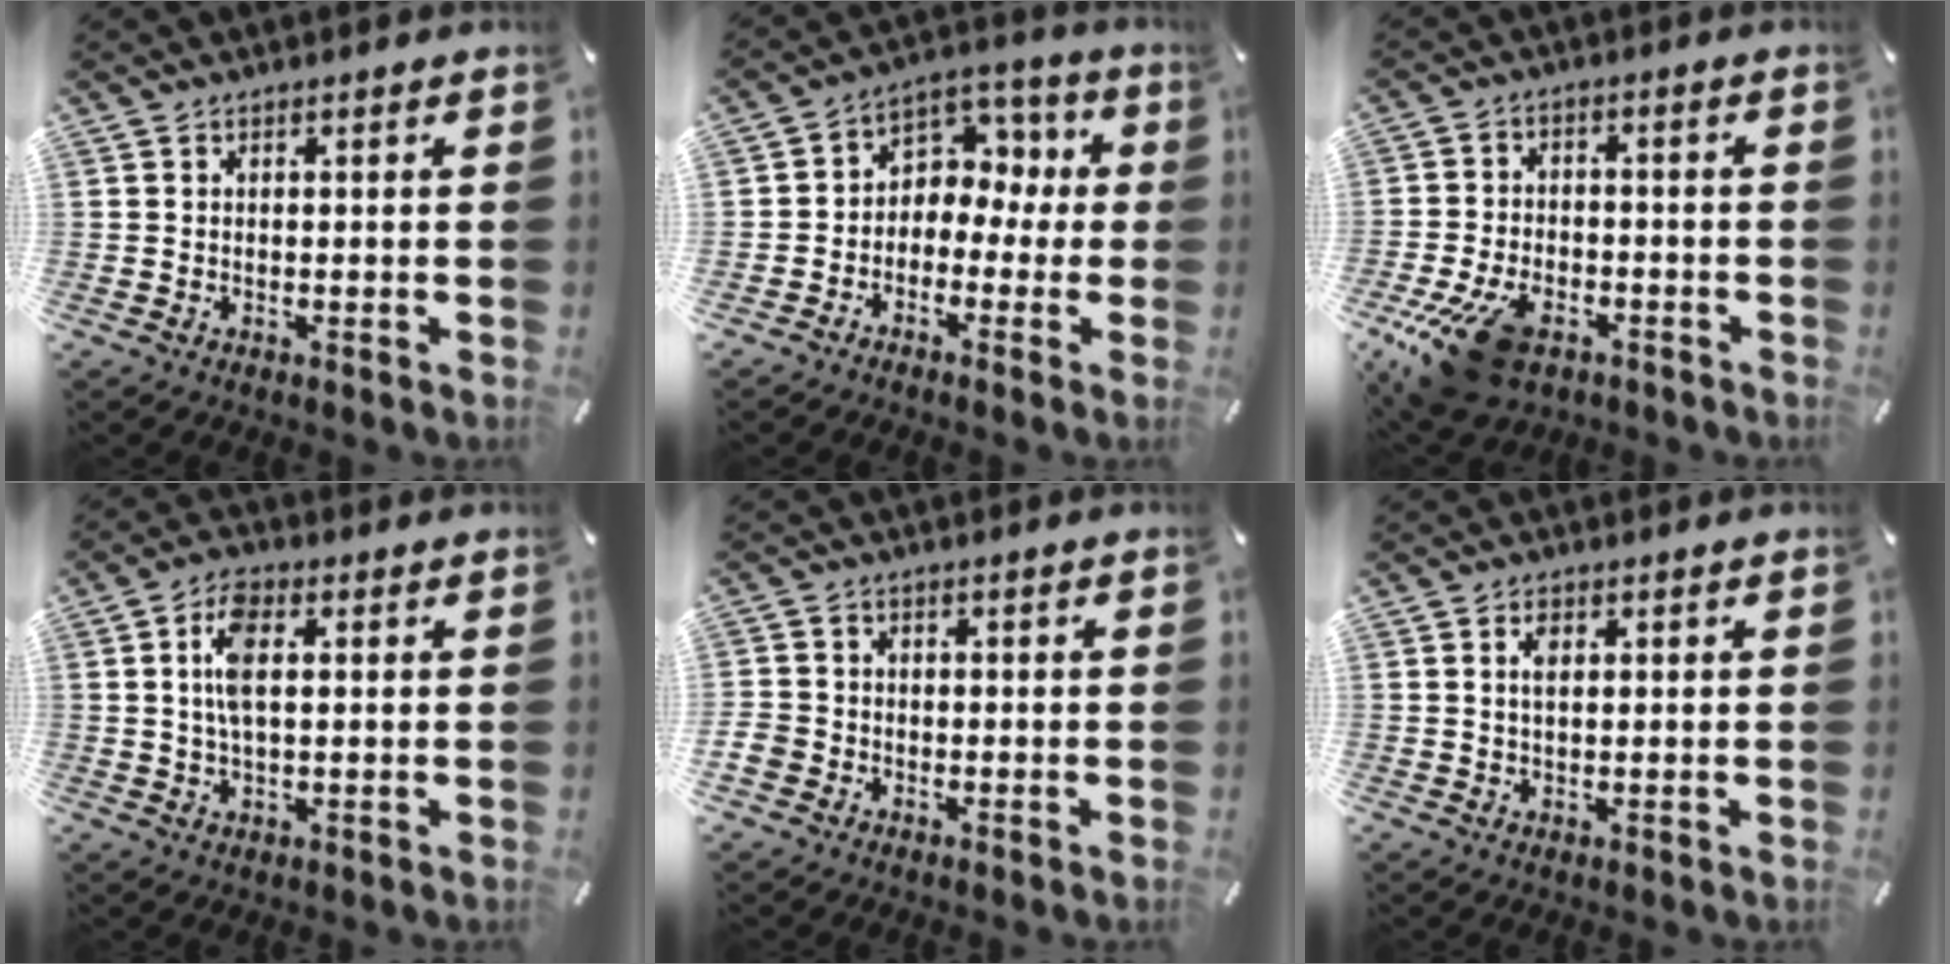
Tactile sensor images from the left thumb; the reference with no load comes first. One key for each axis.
{"total": 6.9, "fx": -1.0, "fy": 6.5, "fz": 2.2, "tx": -0.032, "ty": 0.007, "tz": -0.020}
{"total": 13.3, "fx": -7.4, "fy": 7.5, "fz": 8.1, "tx": -0.162, "ty": 0.032, "tz": -0.127}
{"total": 7.4, "fx": 1.3, "fy": 3.5, "fz": 6.3, "tx": -0.134, "ty": 0.004, "tz": 0.018}
{"total": 3.2, "fx": -1.4, "fy": 2.7, "fz": 0.9, "tx": -0.020, "ty": 0.004, "tz": -0.027}
{"total": 2.5, "fx": 0.7, "fy": 1.4, "fz": 2.0, "tx": -0.045, "ty": 0.005, "tz": 0.013}